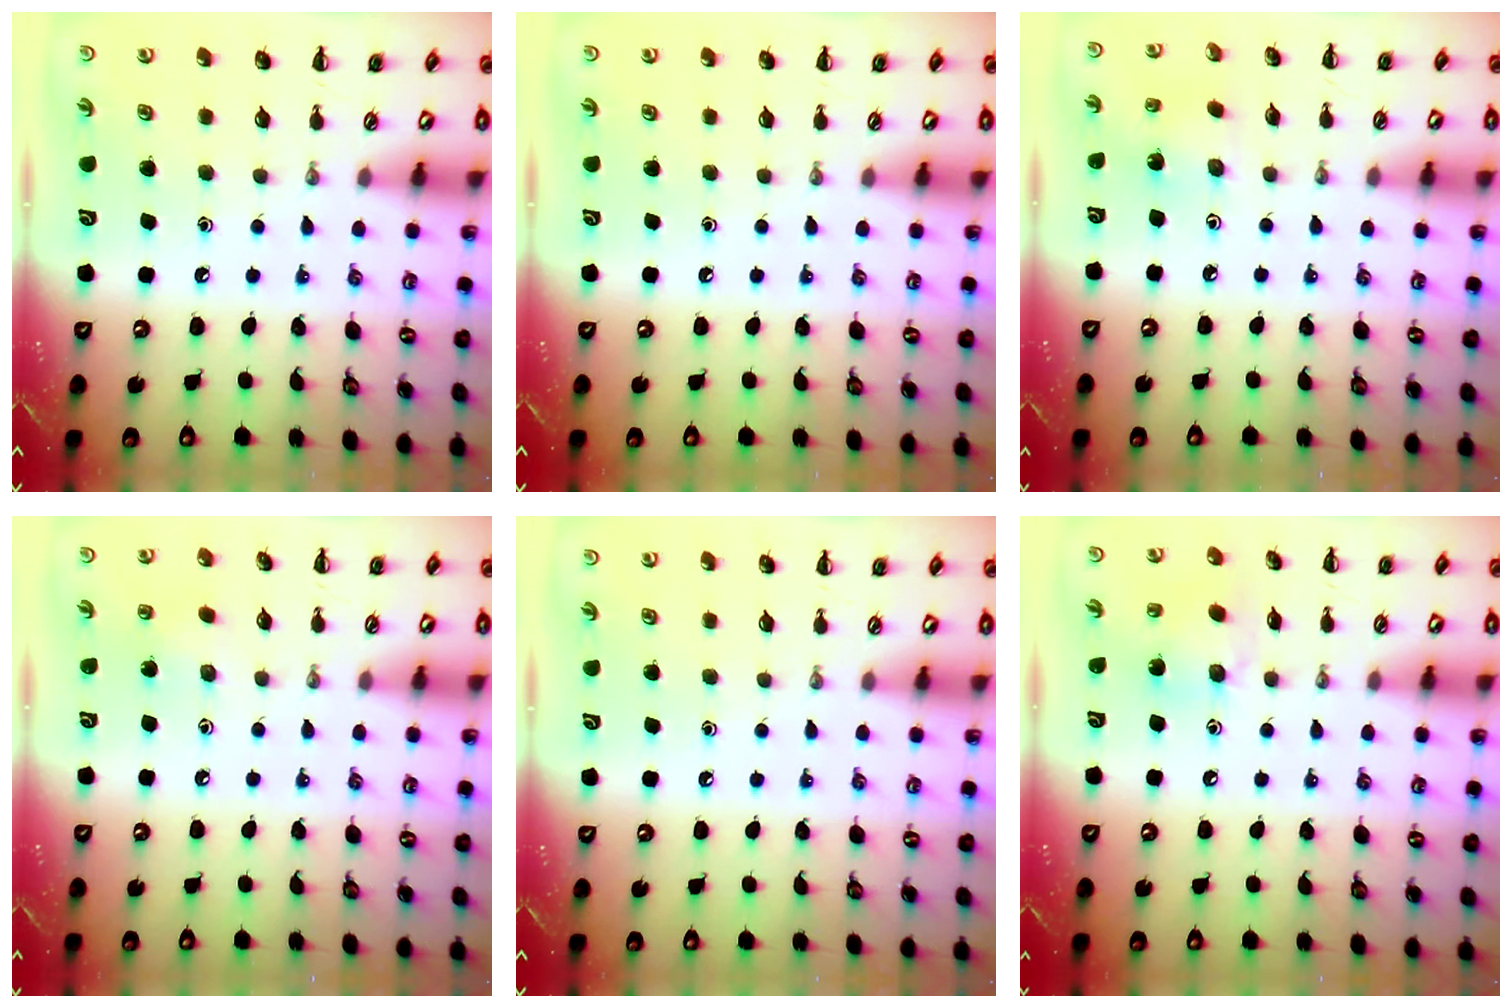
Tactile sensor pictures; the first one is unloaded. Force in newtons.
{"total": 0.0}
{"total": 1.8, "press": 1.7, "slide": 0.8}
{"total": 2.4, "press": 2.4, "slide": 0.4}
{"total": 0.0}
{"total": 6.7, "press": 6.5, "slide": 1.6}